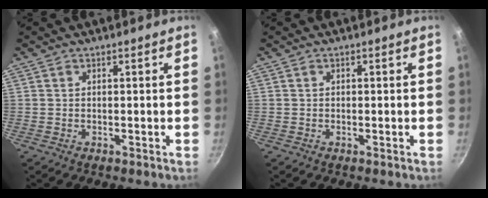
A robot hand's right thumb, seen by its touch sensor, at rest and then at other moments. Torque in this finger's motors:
{"motor_torque": [-0.26, -0.09, -0.54, 0.16, -0.02]}